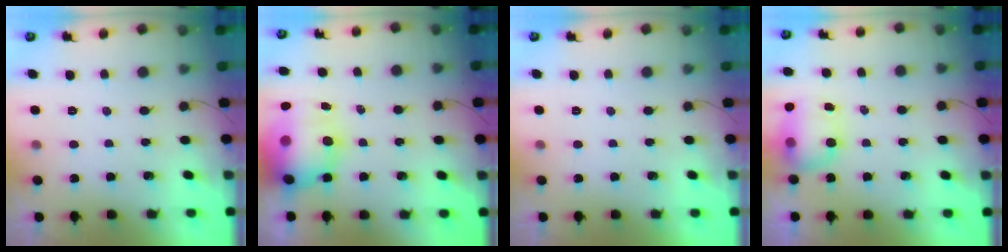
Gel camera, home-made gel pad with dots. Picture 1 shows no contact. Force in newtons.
{"total": 15.3, "press": 14.9, "slide": 3.7}
{"total": 0.0}
{"total": 9.6, "press": 8.3, "slide": 4.7}